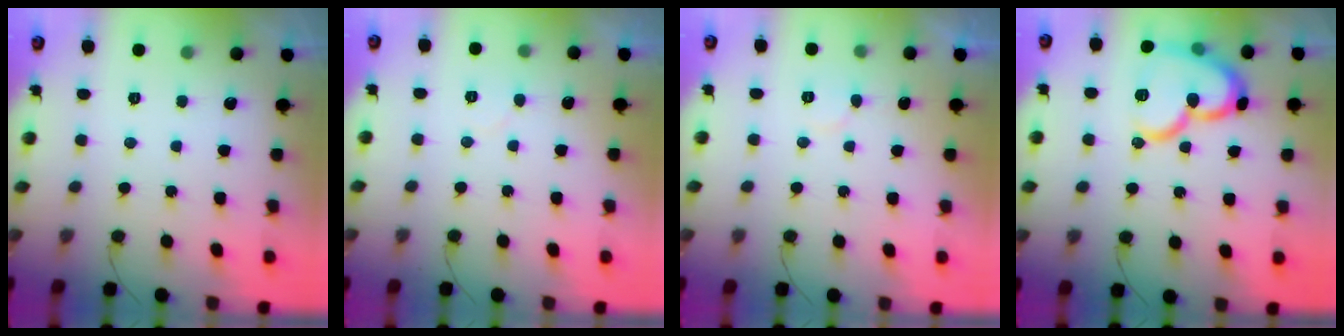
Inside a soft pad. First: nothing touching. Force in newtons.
{"total": 2.9, "press": 2.9, "slide": 0.2}
{"total": 3.4, "press": 3.4, "slide": 0.2}
{"total": 18.4, "press": 18.3, "slide": 2.4}